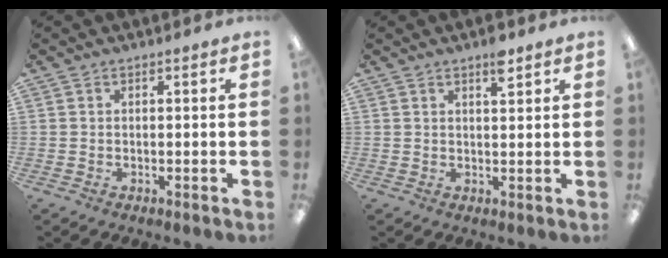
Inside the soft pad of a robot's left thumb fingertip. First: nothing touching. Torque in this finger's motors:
{"motor_torque": [0.21, -0.04, 0.25, -0.23, 0.02]}